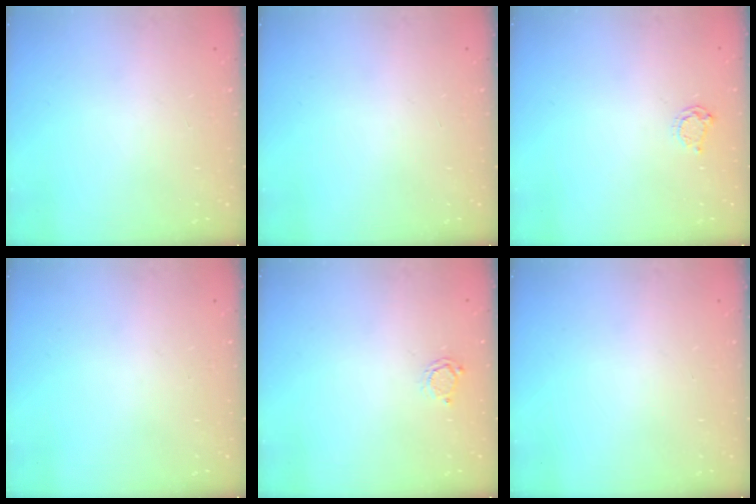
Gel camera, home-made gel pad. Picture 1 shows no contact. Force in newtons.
{"total": 0.0}
{"total": 3.8, "press": 3.8, "slide": 0.4}
{"total": 0.0}
{"total": 2.2, "press": 2.1, "slide": 0.3}
{"total": 0.0}